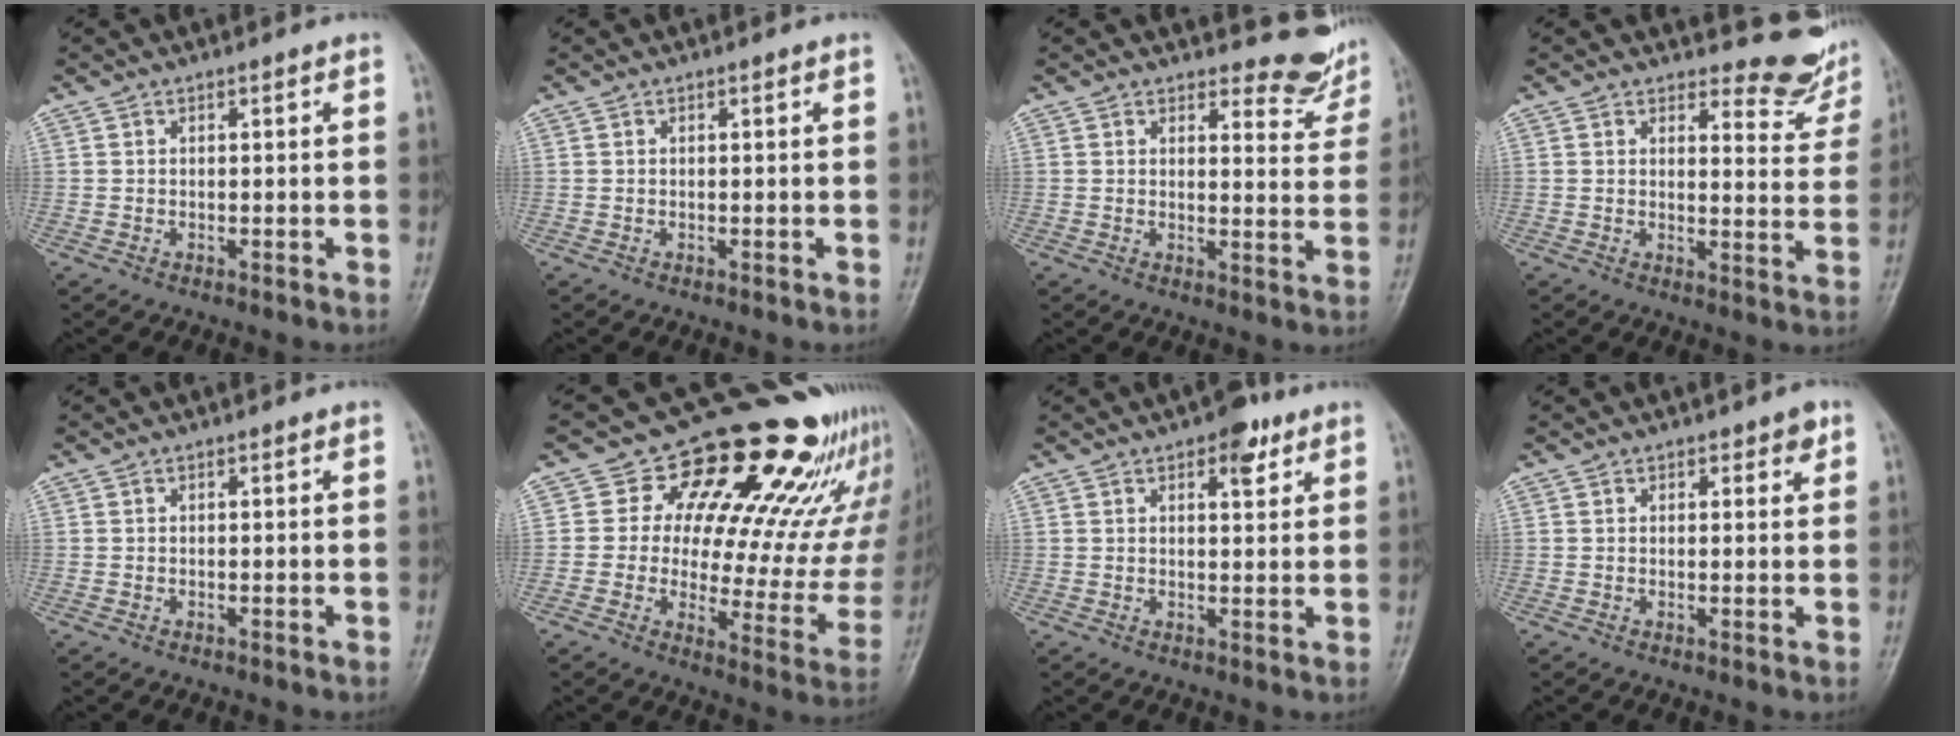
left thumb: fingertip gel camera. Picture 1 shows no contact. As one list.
[{"total": 0.0}, {"total": 6.3, "force": [6.0, 1.9, 0.0], "torque": [0.024, -0.060, 0.061]}, {"total": 8.0, "force": [7.7, 2.3, 0.3], "torque": [0.024, -0.081, 0.076]}, {"total": 0.0}, {"total": 23.8, "force": [14.8, 11.3, 14.9], "torque": [-0.146, -0.072, 0.187]}, {"total": 5.2, "force": [2.9, 2.3, 3.7], "torque": [-0.032, -0.010, 0.035]}, {"total": 2.5, "force": [1.4, 1.4, 1.5], "torque": [-0.002, -0.005, 0.017]}]